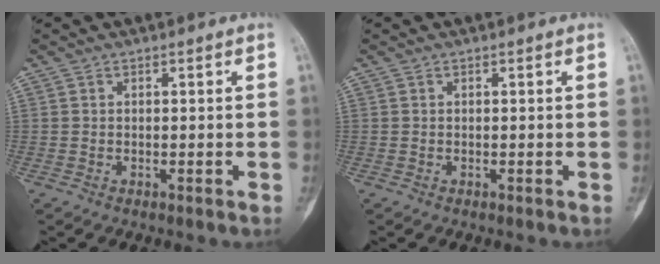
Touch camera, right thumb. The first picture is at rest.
{"total": 0.0}